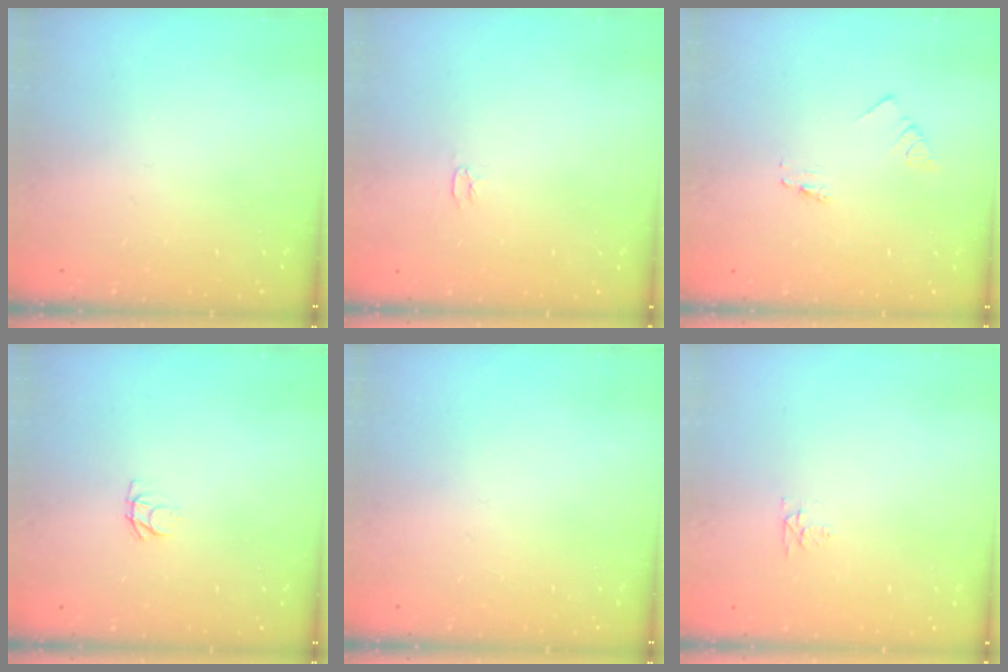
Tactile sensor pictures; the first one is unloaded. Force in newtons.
{"total": 2.5, "press": 2.5, "slide": 0.3}
{"total": 0.0}
{"total": 2.7, "press": 2.7, "slide": 0.3}
{"total": 0.0}
{"total": 4.7, "press": 4.6, "slide": 0.5}